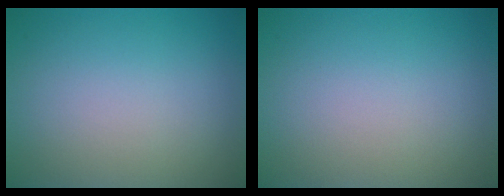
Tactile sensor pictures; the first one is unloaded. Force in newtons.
{"total": 0.0}